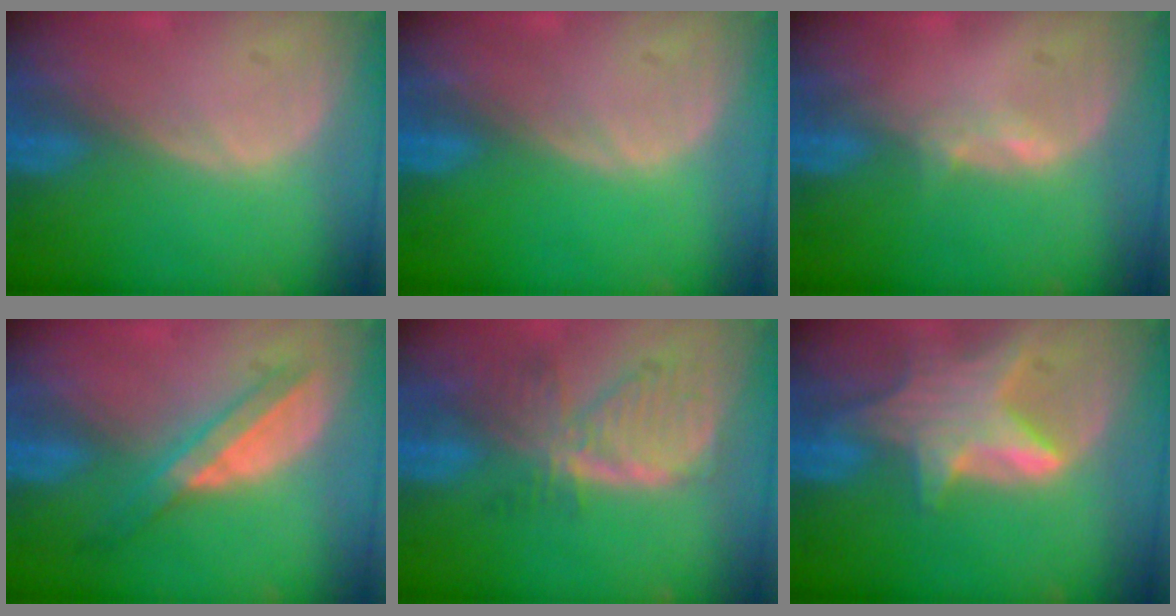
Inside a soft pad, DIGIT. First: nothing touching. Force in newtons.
{"total": 0.0}
{"total": 1.3, "press": 1.2, "slide": 0.5}
{"total": 5.9, "press": 5.4, "slide": 2.6}
{"total": 8.1, "press": 7.0, "slide": 4.0}
{"total": 7.9, "press": 7.2, "slide": 3.3}